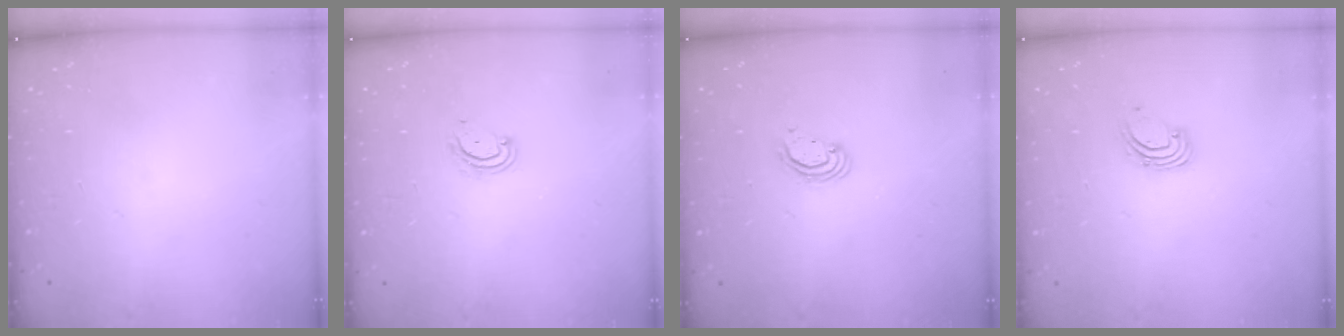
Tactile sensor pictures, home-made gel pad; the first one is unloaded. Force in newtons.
{"total": 4.0, "press": 4.0, "slide": 0.3}
{"total": 2.4, "press": 2.4, "slide": 0.1}
{"total": 2.3, "press": 2.3, "slide": 0.2}